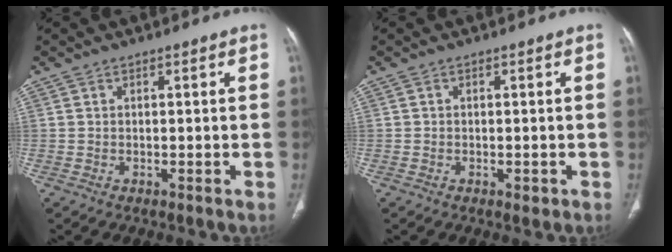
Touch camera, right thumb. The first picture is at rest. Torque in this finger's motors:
{"motor_torque": [-0.12, 0.04, -0.24, 0.07, -0.01]}